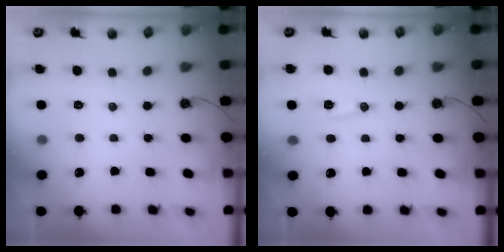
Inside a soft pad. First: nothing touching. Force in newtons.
{"total": 8.5, "press": 8.5, "slide": 0.5}